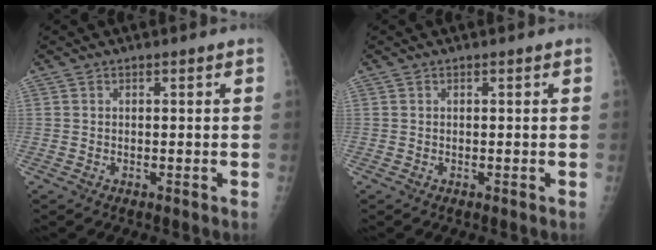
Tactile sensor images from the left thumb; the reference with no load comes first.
{"total": 0.0}